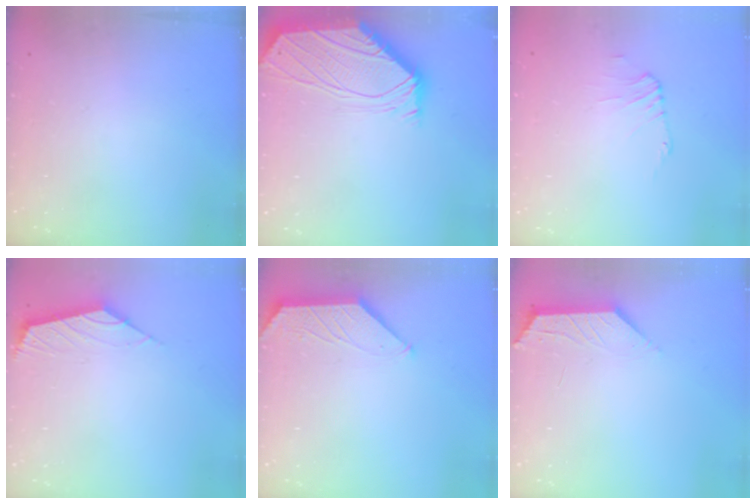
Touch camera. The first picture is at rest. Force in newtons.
{"total": 0.0}
{"total": 1.1, "press": 1.1, "slide": 0.3}
{"total": 2.6, "press": 2.5, "slide": 0.7}
{"total": 0.8, "press": 0.8, "slide": 0.2}
{"total": 1.8, "press": 1.8, "slide": 0.4}